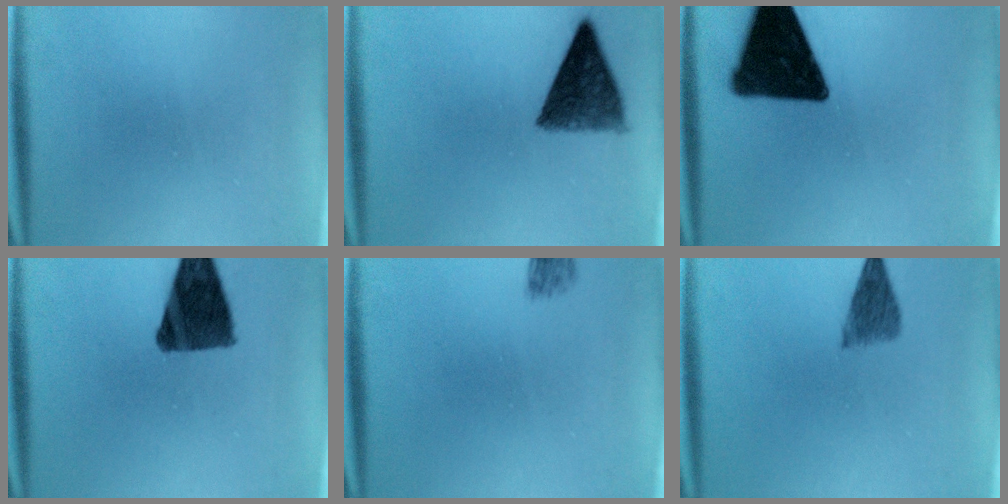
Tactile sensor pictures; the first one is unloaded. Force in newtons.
{"total": 8.8}
{"total": 17.6}
{"total": 10.8}
{"total": 1.2}
{"total": 5.2}